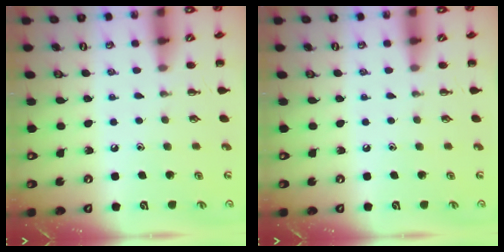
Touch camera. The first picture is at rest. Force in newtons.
{"total": 0.0}